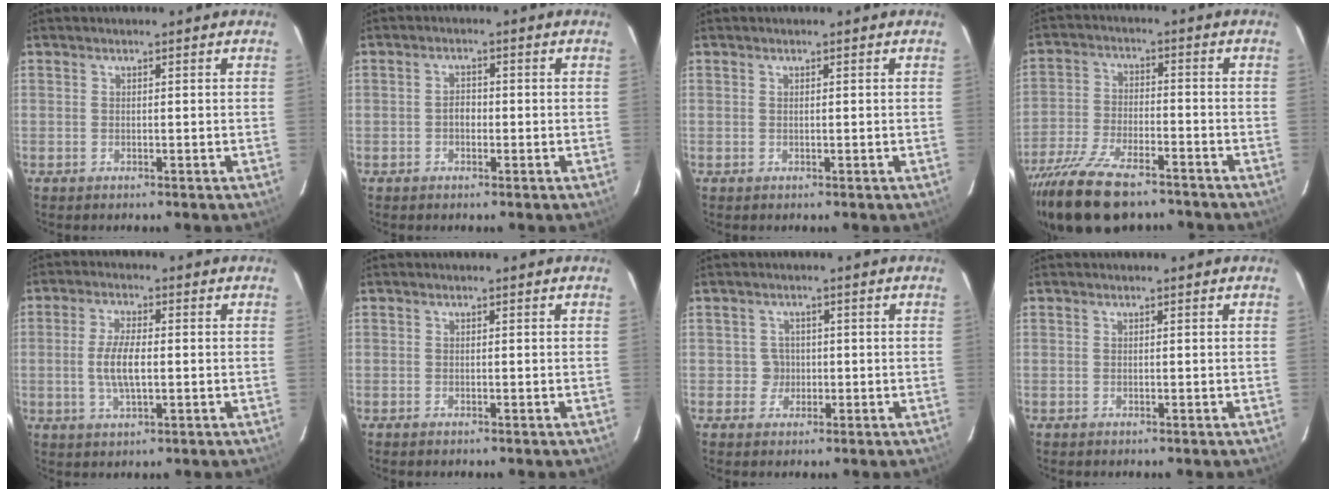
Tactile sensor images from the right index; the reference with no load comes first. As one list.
[{"total": 1.8, "force": [-0.8, 1.0, 1.3], "torque": [-0.024, 0.007, -0.016]}, {"total": 0.0}, {"total": 17.5, "force": [-13.5, 6.1, 9.3], "torque": [-0.199, -0.037, -0.235]}, {"total": 6.2, "force": [-0.5, 2.2, 5.8], "torque": [-0.116, 0.001, -0.009]}, {"total": 0.0}, {"total": 2.5, "force": [-0.2, 2.5, -0.1], "torque": [0.005, 0.011, -0.001]}, {"total": 0.0}]